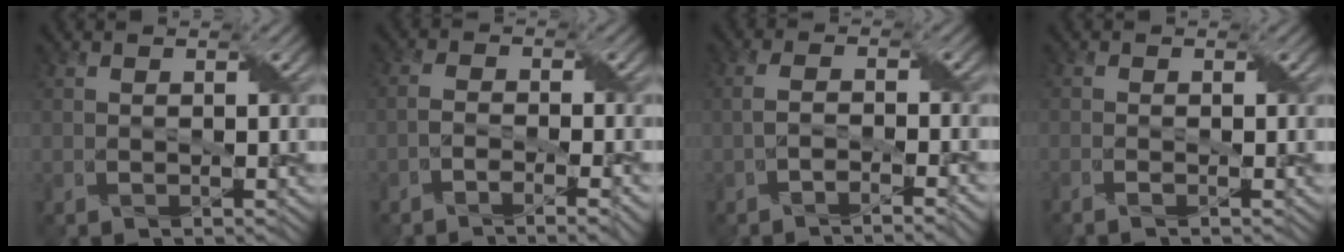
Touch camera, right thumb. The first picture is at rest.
{"total": 4.8, "force": [-3.2, 1.0, 3.5], "torque": [-0.062, -0.001, -0.054]}
{"total": 4.1, "force": [-2.5, 0.8, 3.2], "torque": [-0.051, 0.002, -0.050]}
{"total": 1.1, "force": [-0.8, 0.1, 0.8], "torque": [-0.008, 0.003, -0.023]}